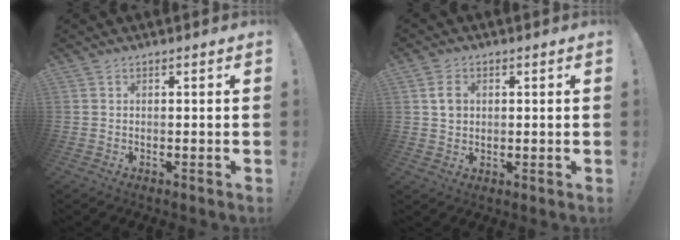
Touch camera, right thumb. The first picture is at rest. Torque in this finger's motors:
{"motor_torque": [0.18, 0.61, -0.17, 0.22, 0.03]}